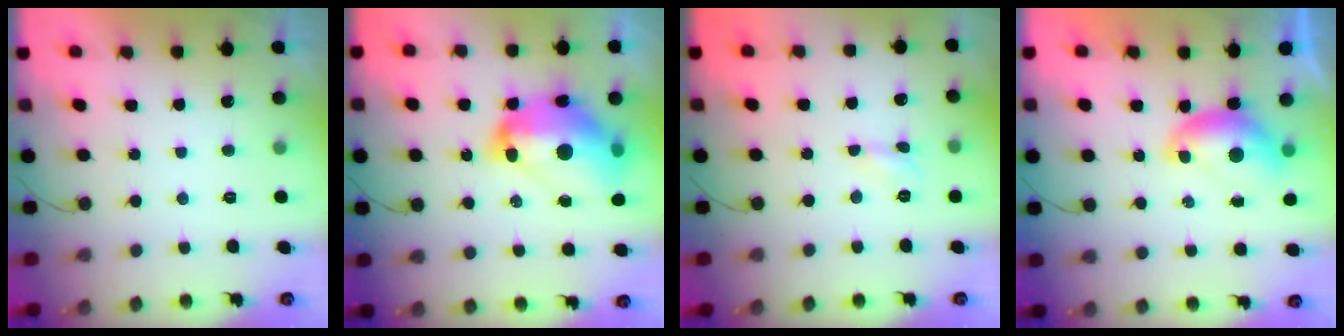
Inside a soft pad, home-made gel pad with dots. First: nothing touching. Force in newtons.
{"total": 20.0, "press": 19.9, "slide": 1.4}
{"total": 2.9, "press": 2.9, "slide": 0.4}
{"total": 7.3, "press": 7.3, "slide": 0.5}